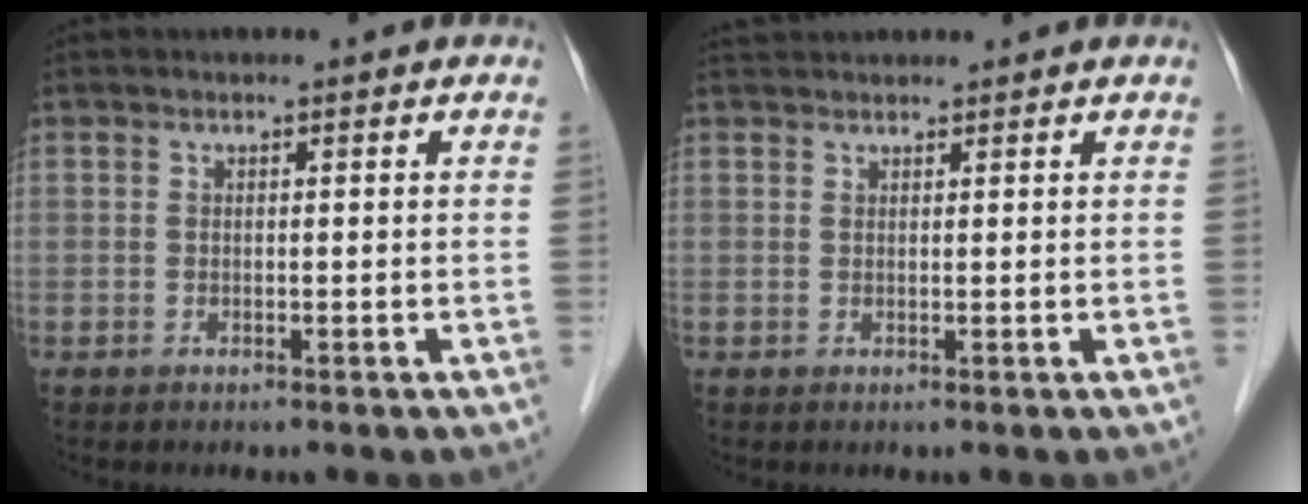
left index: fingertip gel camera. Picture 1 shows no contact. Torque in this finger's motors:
{"motor_torque": [-0.36, -0.28, 0.03, 0.01]}